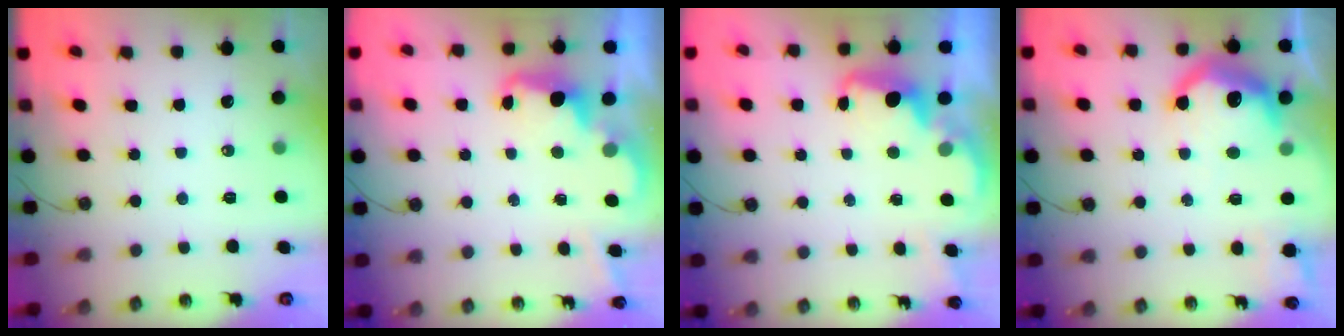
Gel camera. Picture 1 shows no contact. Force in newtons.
{"total": 2.2, "press": 2.2, "slide": 0.5}
{"total": 2.2, "press": 2.1, "slide": 0.6}
{"total": 16.3, "press": 16.3, "slide": 1.0}